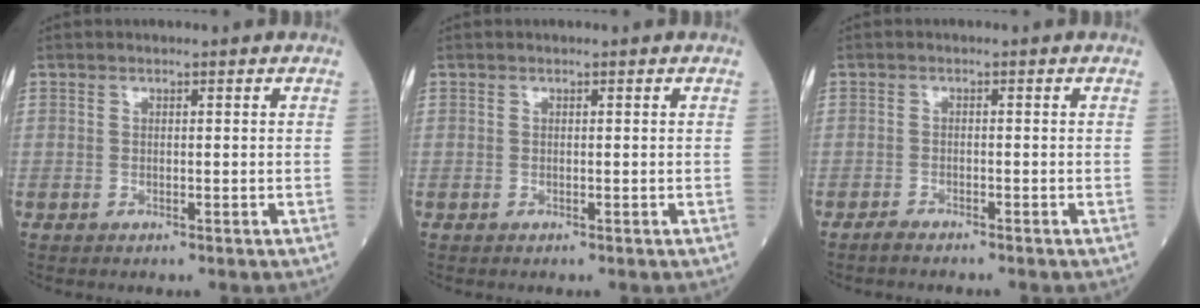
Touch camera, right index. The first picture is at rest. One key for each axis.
{"total": 0.0}
{"total": 1.7, "fx": -1.6, "fy": 0.0, "fz": 0.5, "tx": -0.017, "ty": -0.003, "tz": -0.027}